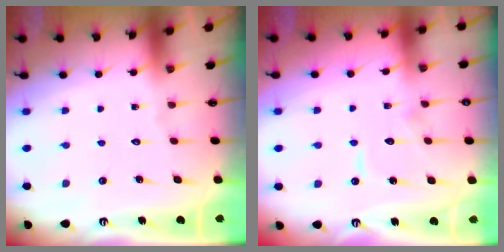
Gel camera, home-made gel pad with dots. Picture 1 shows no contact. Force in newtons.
{"total": 7.9, "press": 7.9, "slide": 0.6}